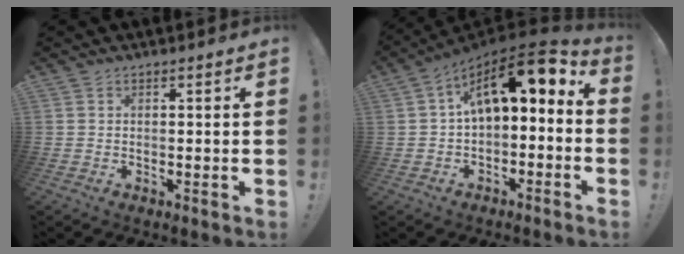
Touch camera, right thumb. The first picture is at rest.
{"total": 12.8, "force": [4.2, 5.6, 10.7], "torque": [-0.174, -0.020, 0.074]}